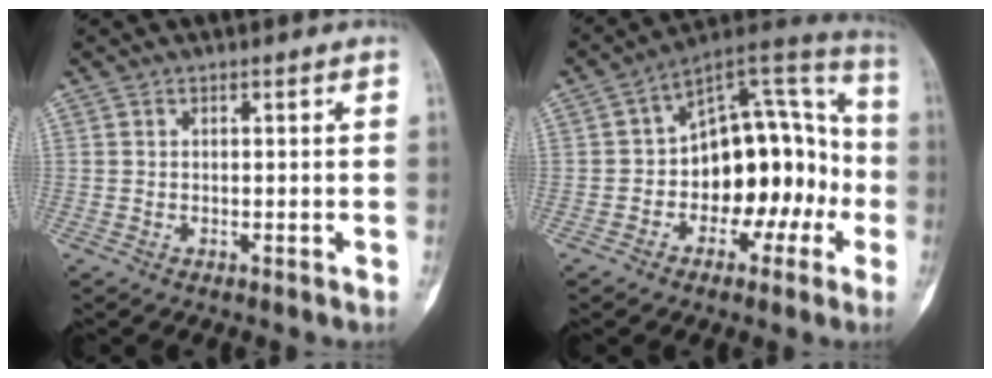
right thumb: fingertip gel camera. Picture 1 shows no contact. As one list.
[{"total": 18.3, "force": [-3.2, 11.5, 13.9], "torque": [-0.139, 0.063, -0.046]}]